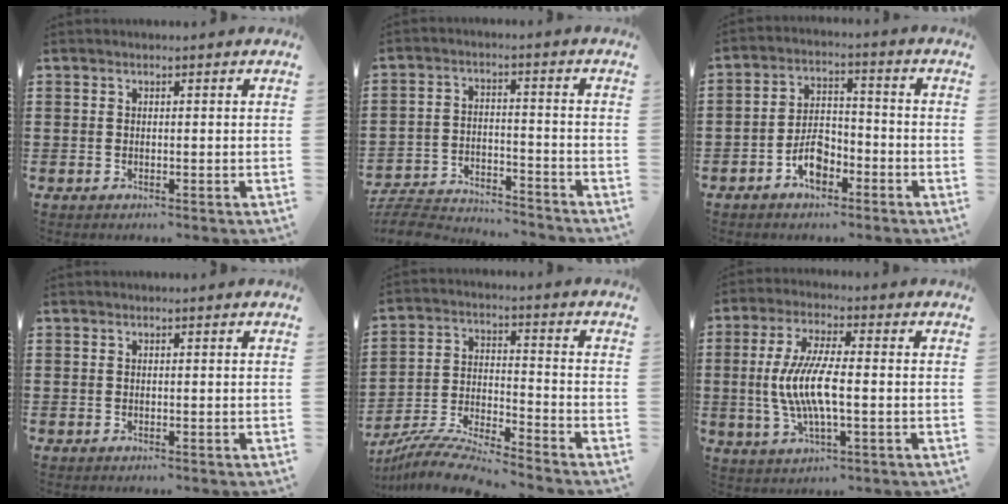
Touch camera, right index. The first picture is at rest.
{"total": 5.6, "force": [-5.5, 0.7, 1.1], "torque": [-0.036, 0.002, -0.113]}
{"total": 6.0, "force": [-3.1, 3.3, 4.0], "torque": [-0.079, 0.007, -0.058]}
{"total": 0.0}
{"total": 8.3, "force": [-8.0, 0.0, 2.4], "torque": [-0.060, 0.001, -0.162]}
{"total": 8.3, "force": [-1.1, 2.4, 7.9], "torque": [-0.173, -0.009, -0.027]}